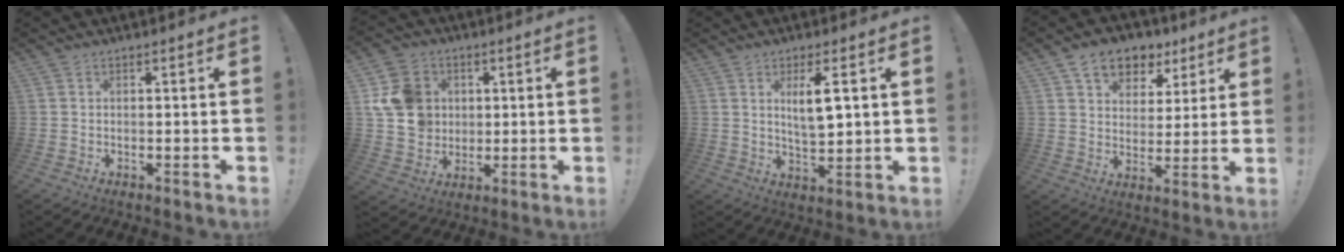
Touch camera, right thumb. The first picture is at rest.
{"total": 12.7, "force": [3.3, 11.1, 5.2], "torque": [-0.087, -0.008, 0.072]}
{"total": 7.8, "force": [2.6, 2.3, 7.0], "torque": [-0.121, -0.005, 0.041]}
{"total": 11.1, "force": [6.6, 7.6, 4.5], "torque": [-0.065, -0.036, 0.125]}